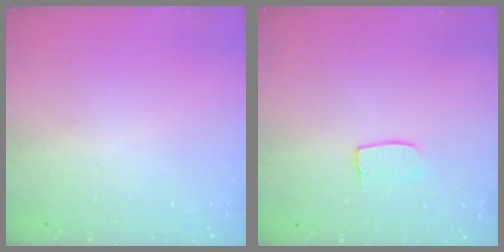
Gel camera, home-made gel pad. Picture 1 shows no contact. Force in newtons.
{"total": 4.8, "press": 4.8, "slide": 0.3}